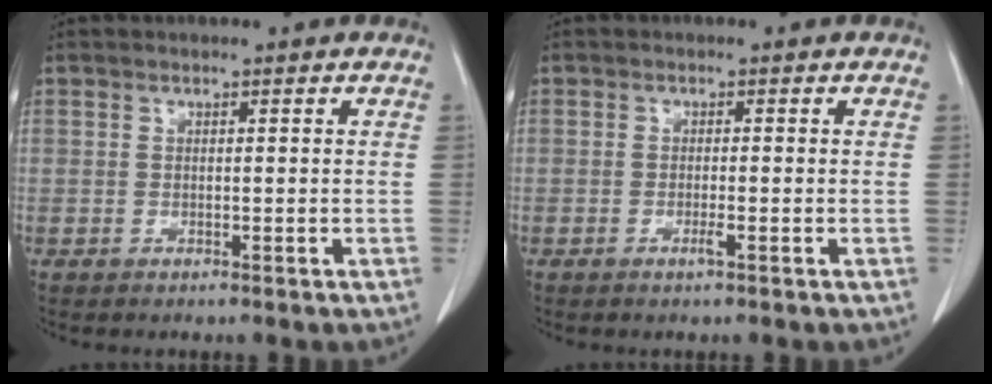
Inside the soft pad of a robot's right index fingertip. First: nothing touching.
{"total": 1.4, "force": [-0.6, -0.1, 1.2], "torque": [-0.025, -0.002, -0.012]}